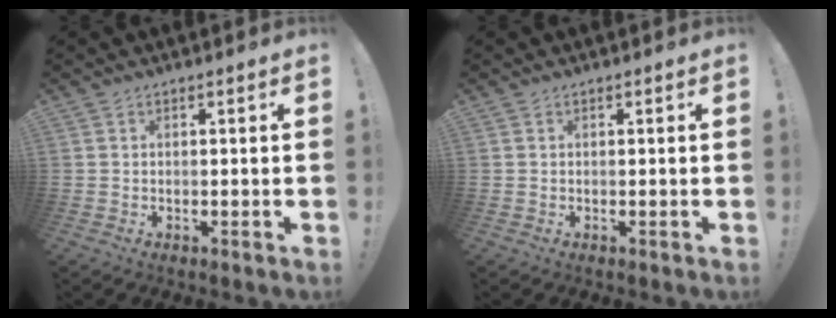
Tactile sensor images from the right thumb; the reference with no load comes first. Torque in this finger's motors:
{"motor_torque": [0.00, 0.00, -0.08, 0.08, 0.00]}